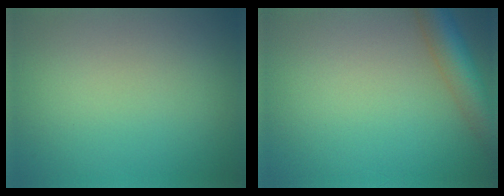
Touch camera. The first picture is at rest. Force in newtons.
{"total": 5.1, "press": 5.1, "slide": 0.2}